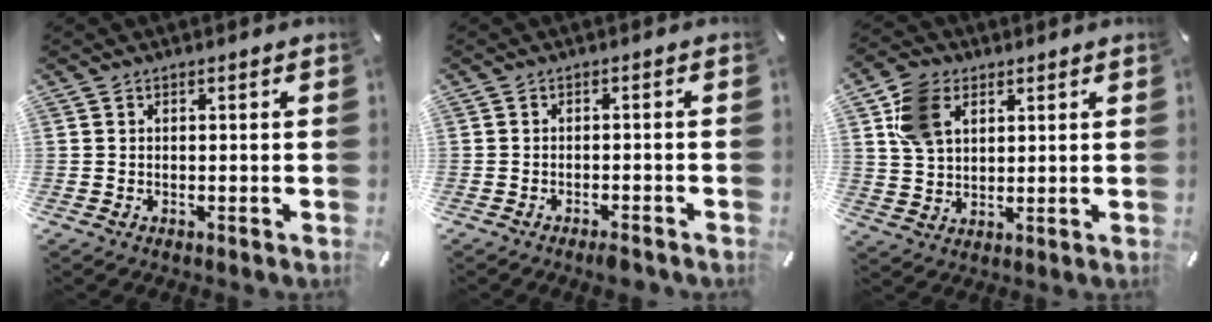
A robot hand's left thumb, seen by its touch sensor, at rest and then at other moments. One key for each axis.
{"total": 2.5, "fx": -2.1, "fy": 0.5, "fz": 1.2, "tx": -0.019, "ty": 0.009, "tz": -0.038}
{"total": 9.8, "fx": 3.9, "fy": 7.1, "fz": 5.4, "tx": -0.133, "ty": 0.015, "tz": 0.078}